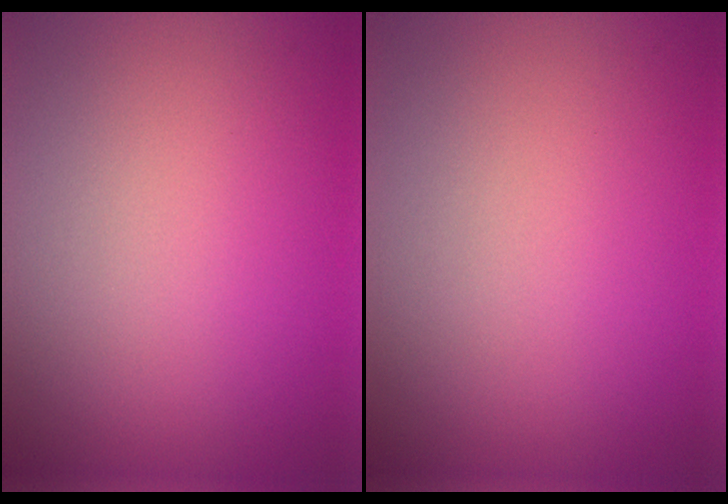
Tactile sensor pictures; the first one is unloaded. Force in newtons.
{"total": 0.0}